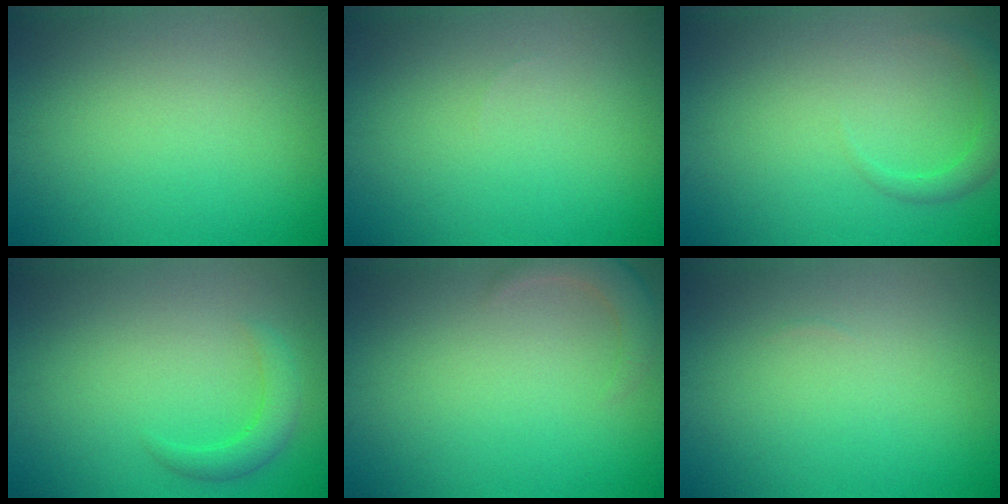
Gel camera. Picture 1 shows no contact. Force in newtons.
{"total": 0.0}
{"total": 2.1, "press": 2.1, "slide": 0.2}
{"total": 2.3, "press": 2.3, "slide": 0.0}
{"total": 2.3, "press": 2.3, "slide": 0.4}
{"total": 0.0}